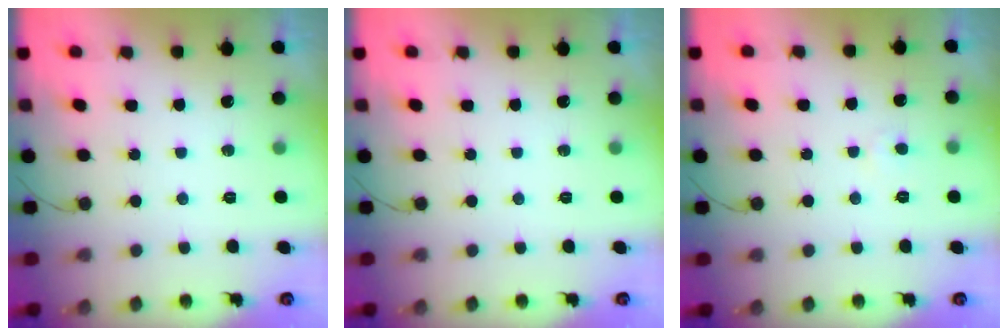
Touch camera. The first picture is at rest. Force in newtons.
{"total": 0.0}
{"total": 2.3, "press": 2.3, "slide": 0.1}